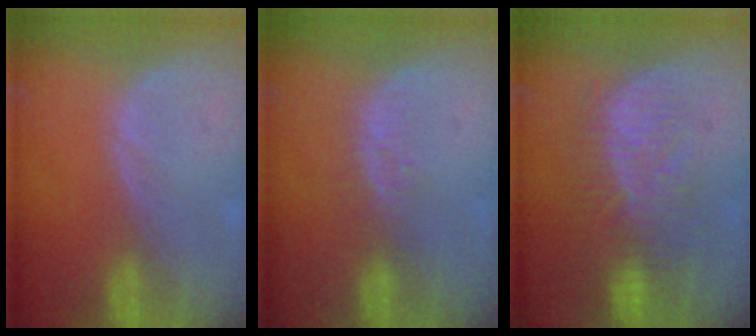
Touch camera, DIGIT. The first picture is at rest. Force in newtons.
{"total": 2.9, "press": 2.3, "slide": 1.8}
{"total": 9.9, "press": 9.1, "slide": 3.9}